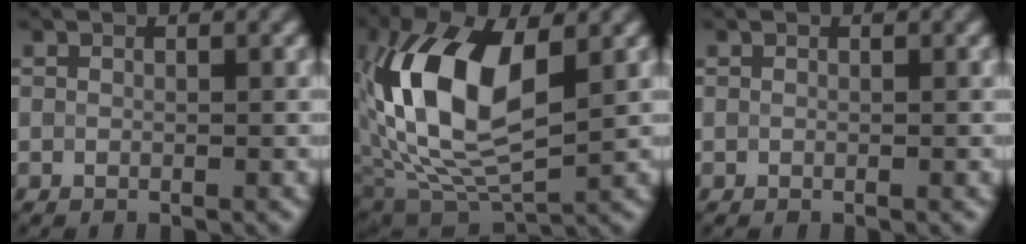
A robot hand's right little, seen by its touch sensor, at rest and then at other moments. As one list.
[{"total": 12.4, "force": [1.9, 6.3, 10.5], "torque": [-0.212, 0.012, 0.029]}, {"total": 0.0}]